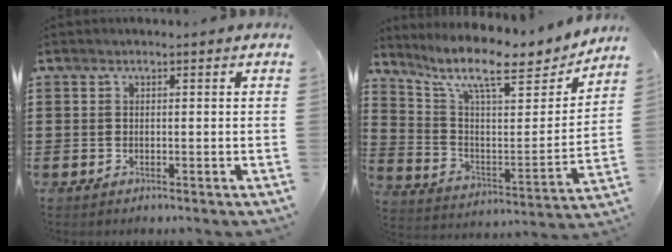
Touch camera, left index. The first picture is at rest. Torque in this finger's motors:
{"motor_torque": [1.70, -0.43, 0.31, 0.21]}